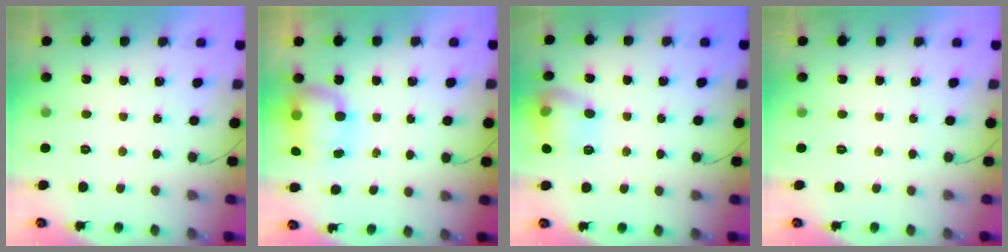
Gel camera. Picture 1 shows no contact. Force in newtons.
{"total": 7.4, "press": 7.3, "slide": 1.1}
{"total": 12.6, "press": 12.6, "slide": 1.0}
{"total": 0.0}